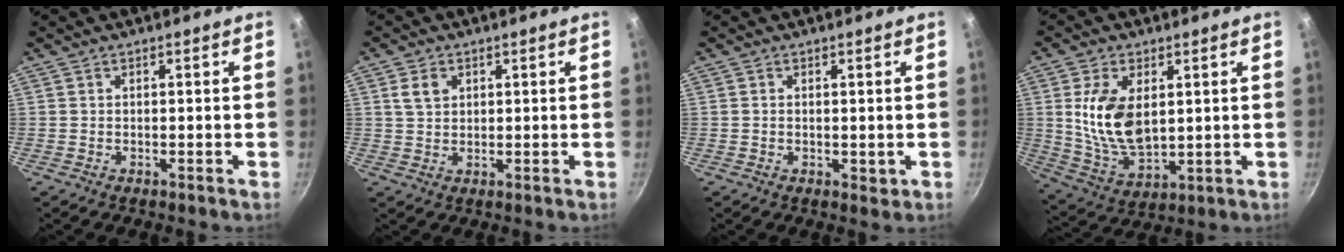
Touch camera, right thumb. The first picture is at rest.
{"total": 3.7, "force": [1.4, 2.8, 2.0], "torque": [-0.023, 0.001, 0.026]}
{"total": 1.7, "force": [0.1, 1.0, 1.3], "torque": [-0.018, -0.003, 0.001]}
{"total": 13.2, "force": [2.4, 7.6, 10.5], "torque": [-0.188, -0.022, 0.058]}